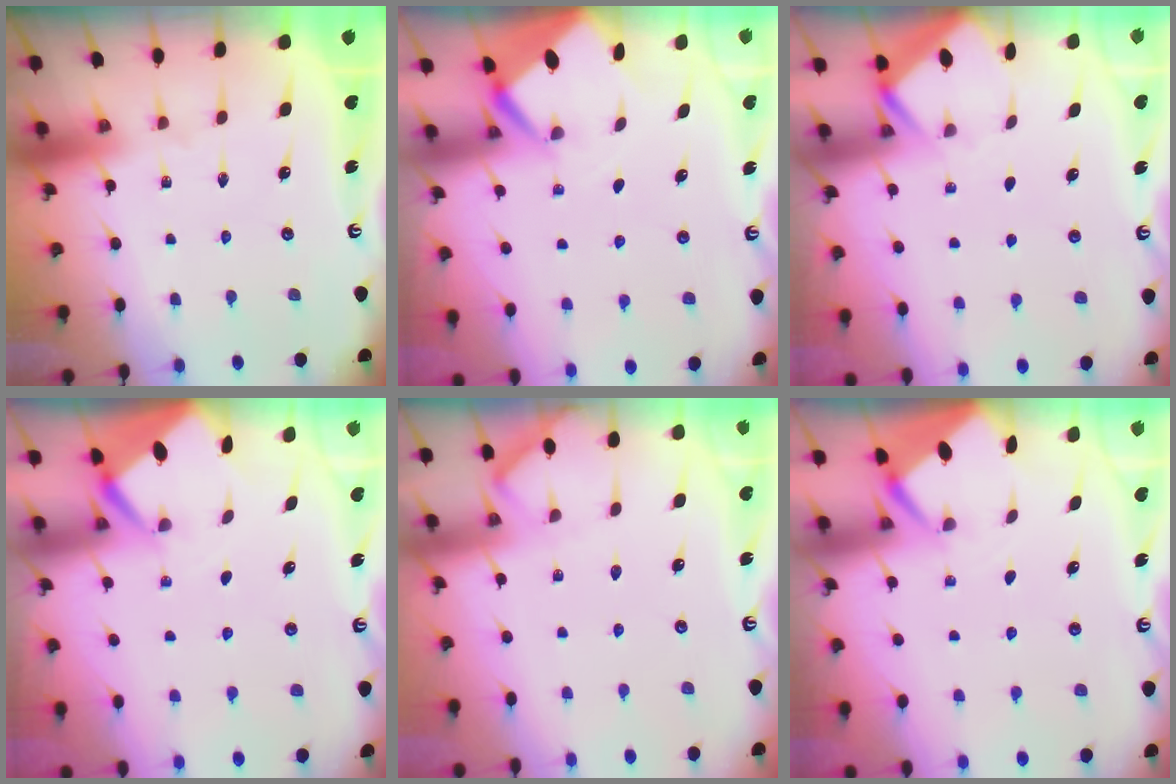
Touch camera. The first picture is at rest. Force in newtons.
{"total": 2.8, "press": 2.8, "slide": 0.2}
{"total": 3.4, "press": 3.4, "slide": 0.4}
{"total": 2.7, "press": 2.7, "slide": 0.3}
{"total": 4.1, "press": 4.1, "slide": 0.5}
{"total": 2.7, "press": 2.7, "slide": 0.3}